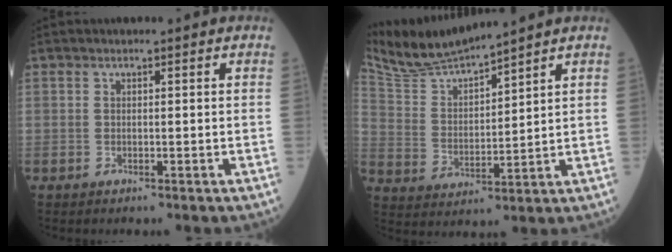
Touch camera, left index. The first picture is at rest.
{"total": 8.8, "force": [8.5, -0.5, 2.3], "torque": [-0.068, 0.002, 0.181]}